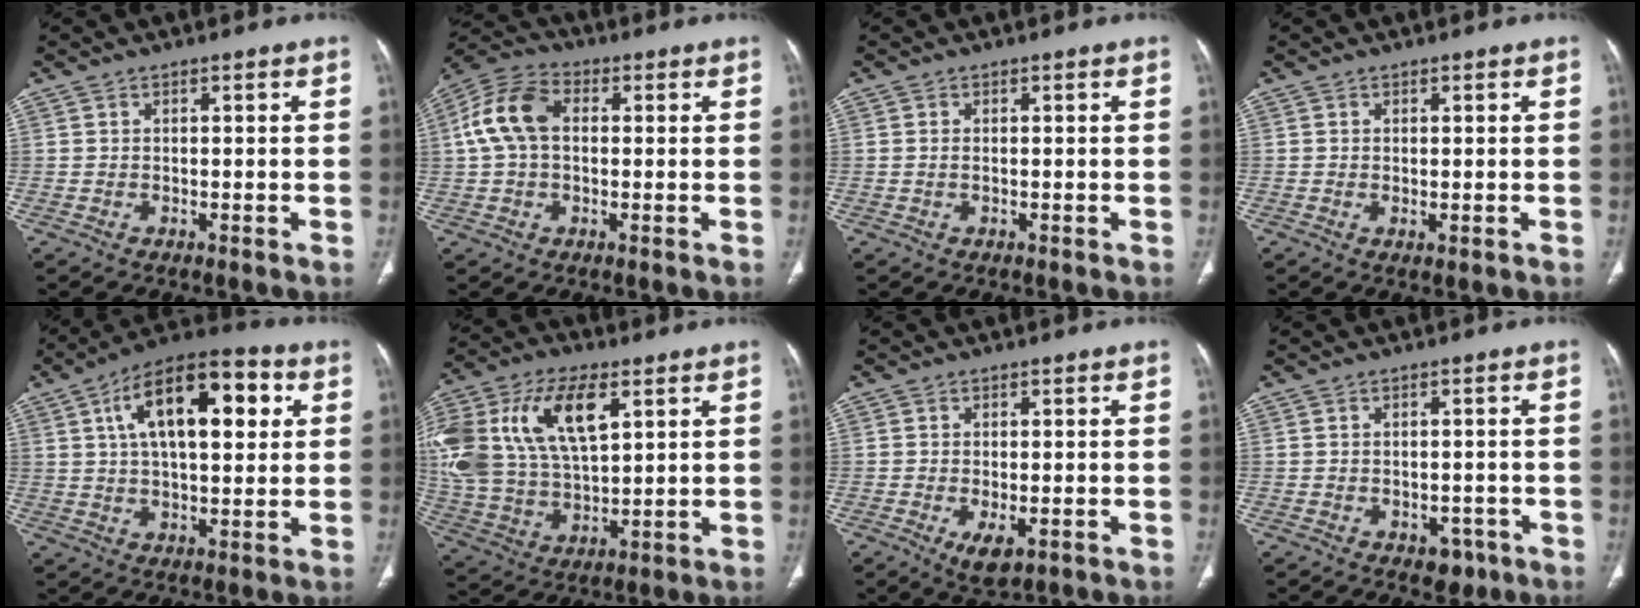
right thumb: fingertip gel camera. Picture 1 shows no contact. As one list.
[{"total": 10.7, "force": [1.3, 7.2, 7.8], "torque": [-0.162, 0.031, 0.017]}, {"total": 0.6, "force": [0.1, 0.2, 0.5], "torque": [-0.017, 0.003, 0.004]}, {"total": 1.0, "force": [-0.1, 0.4, 0.9], "torque": [-0.021, -0.006, 0.002]}, {"total": 18.9, "force": [5.7, 8.6, 15.8], "torque": [-0.229, 0.010, 0.083]}, {"total": 26.7, "force": [9.2, 14.9, 20.2], "torque": [-0.450, 0.013, 0.177]}, {"total": 4.4, "force": [-1.6, 1.9, 3.6], "torque": [-0.062, -0.010, -0.018]}, {"total": 3.5, "force": [-1.8, 2.4, 1.7], "torque": [-0.005, 0.008, -0.015]}]